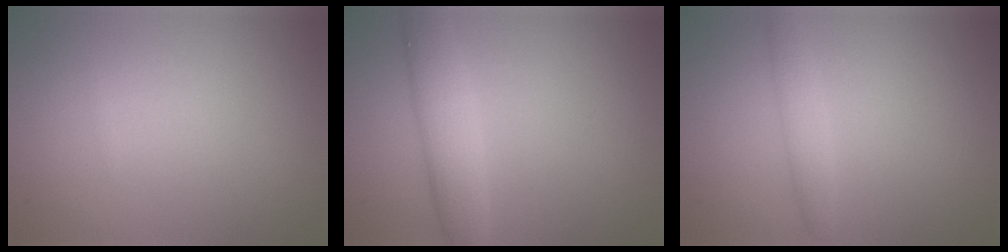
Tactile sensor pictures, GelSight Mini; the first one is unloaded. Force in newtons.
{"total": 4.0, "press": 4.0, "slide": 0.1}
{"total": 1.9, "press": 1.9, "slide": 0.1}